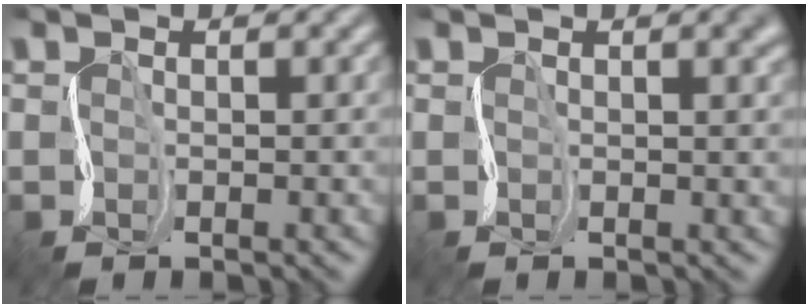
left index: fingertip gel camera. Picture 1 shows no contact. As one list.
[{"total": 2.5, "force": [0.7, 1.1, 2.2], "torque": [-0.018, 0.001, 0.009]}]